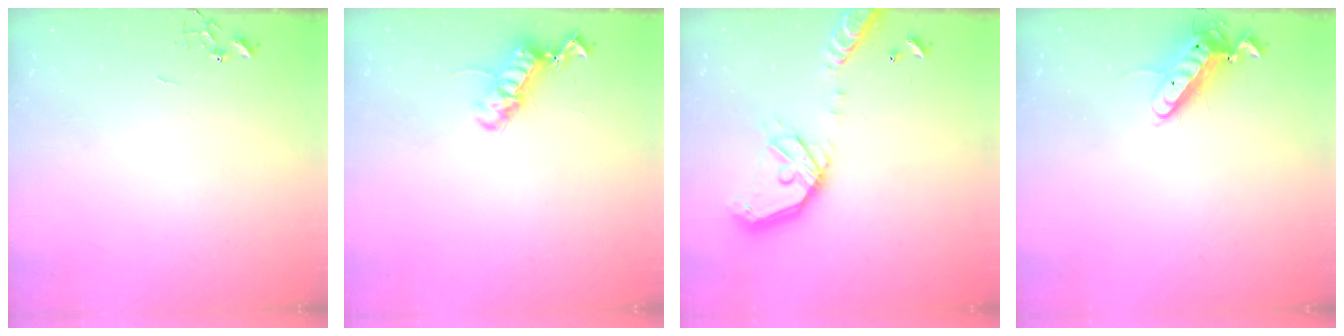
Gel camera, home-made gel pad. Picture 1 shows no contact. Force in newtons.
{"total": 13.0, "press": 13.0, "slide": 0.3}
{"total": 19.5, "press": 19.2, "slide": 3.4}
{"total": 11.9, "press": 11.7, "slide": 2.2}